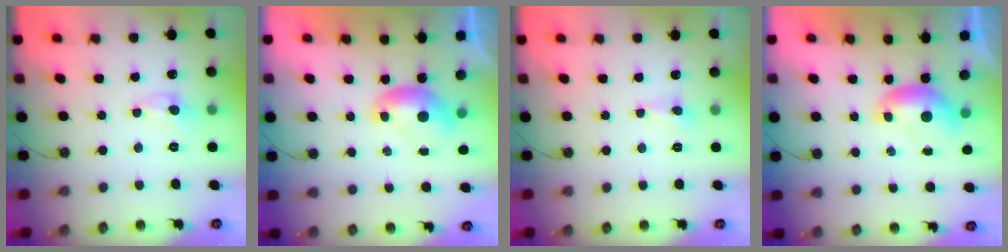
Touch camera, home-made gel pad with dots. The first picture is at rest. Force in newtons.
{"total": 0.0}
{"total": 2.2, "press": 2.1, "slide": 0.7}
{"total": 0.0}